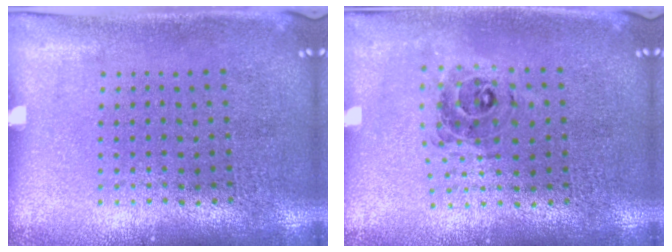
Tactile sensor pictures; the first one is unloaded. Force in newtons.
{"total": 0.6, "press": 0.6, "slide": 0.2}